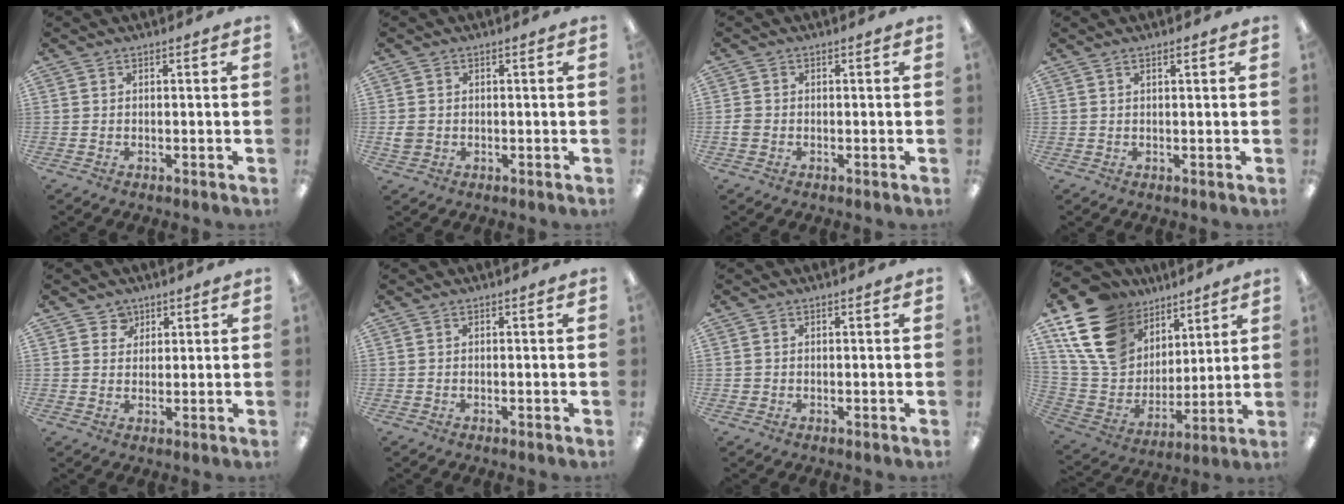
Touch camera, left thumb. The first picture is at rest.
{"total": 2.5, "force": [-0.1, 2.3, 1.0], "torque": [-0.009, 0.002, -0.003]}
{"total": 2.0, "force": [-0.5, 1.7, 0.9], "torque": [-0.014, 0.004, -0.009]}
{"total": 1.3, "force": [0.9, 0.3, 0.8], "torque": [-0.017, 0.002, 0.016]}
{"total": 3.5, "force": [2.2, 2.7, 0.0], "torque": [0.003, -0.004, 0.038]}
{"total": 0.0}
{"total": 0.8, "force": [0.2, 0.8, 0.0], "torque": [0.000, 0.005, 0.002]}
{"total": 20.3, "force": [11.4, 14.1, 9.2], "torque": [-0.190, -0.050, 0.216]}